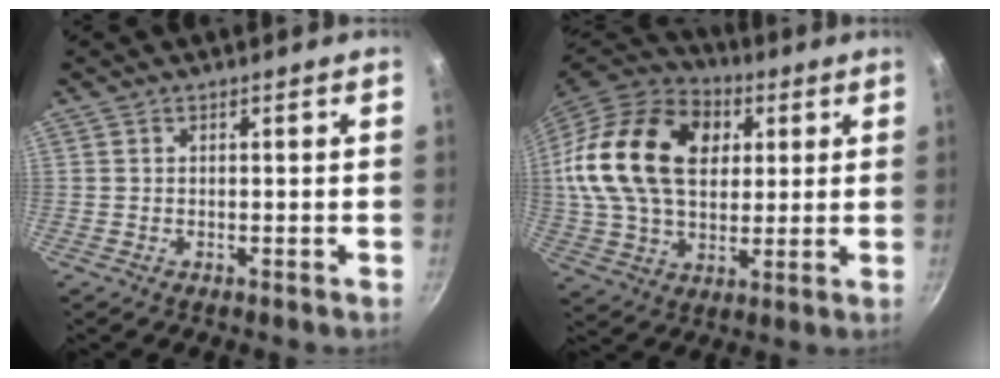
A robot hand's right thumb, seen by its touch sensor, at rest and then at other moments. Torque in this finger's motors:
{"motor_torque": [-0.61, 2.10, 1.29, -0.79, 0.26]}